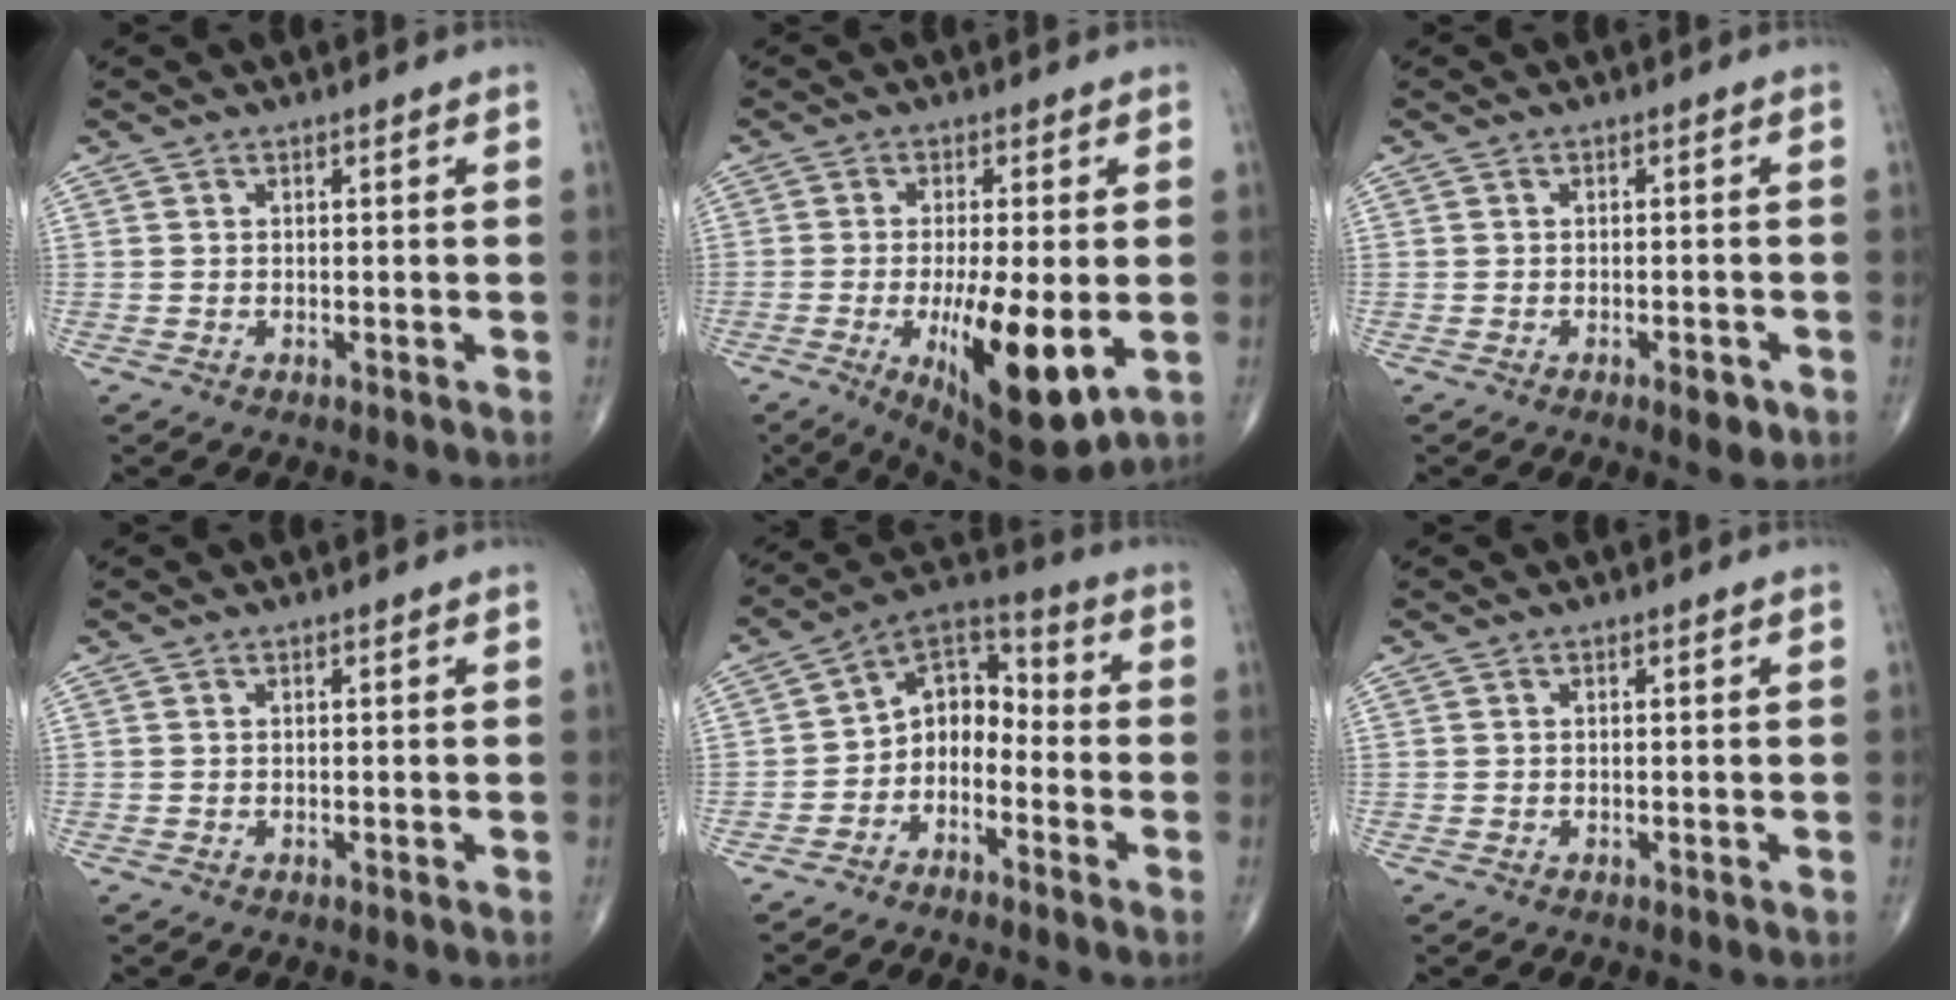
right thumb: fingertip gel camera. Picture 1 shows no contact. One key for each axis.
{"total": 14.5, "fx": -3.3, "fy": 4.2, "fz": 13.5, "tx": -0.218, "ty": -0.025, "tz": -0.042}
{"total": 2.9, "fx": -1.4, "fy": 1.1, "fz": 2.3, "tx": -0.028, "ty": 0.000, "tz": -0.018}
{"total": 0.0}
{"total": 9.0, "fx": -3.6, "fy": 6.4, "fz": 5.2, "tx": -0.058, "ty": 0.069, "tz": -0.083}
{"total": 0.0}